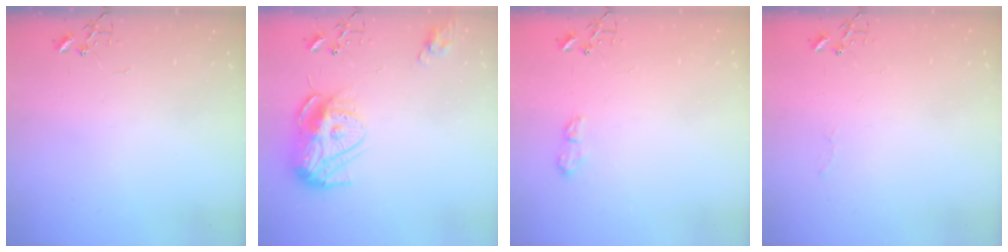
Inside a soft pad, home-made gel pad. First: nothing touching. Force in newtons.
{"total": 13.5, "press": 13.4, "slide": 1.1}
{"total": 7.0, "press": 7.0, "slide": 0.8}
{"total": 2.5, "press": 2.5, "slide": 0.4}